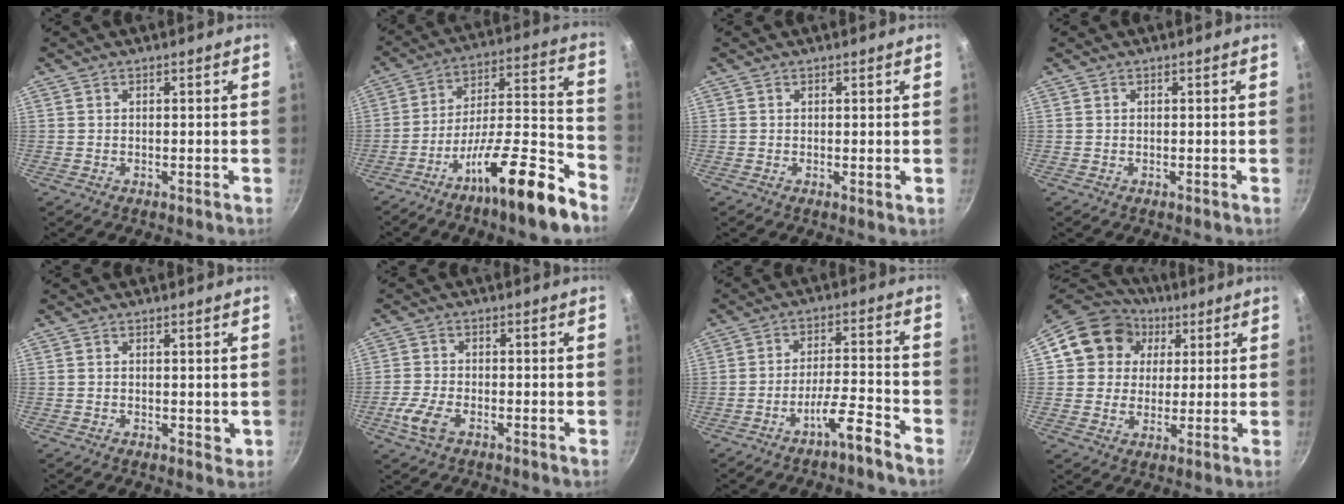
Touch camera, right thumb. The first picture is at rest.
{"total": 19.0, "force": [-12.2, 3.7, 14.1], "torque": [-0.196, 0.094, -0.210]}
{"total": 0.6, "force": [0.2, 0.2, 0.6], "torque": [-0.010, -0.003, 0.002]}
{"total": 0.0}
{"total": 1.8, "force": [0.4, 1.0, 1.4], "torque": [-0.015, -0.002, 0.007]}
{"total": 5.3, "force": [-2.3, 2.6, 3.9], "torque": [-0.087, 0.009, -0.051]}
{"total": 6.8, "force": [-4.9, 0.5, 4.6], "torque": [-0.082, 0.041, -0.082]}
{"total": 14.1, "force": [4.3, 12.3, 5.3], "torque": [-0.068, 0.016, 0.063]}